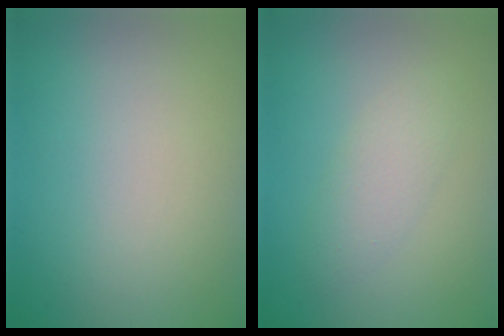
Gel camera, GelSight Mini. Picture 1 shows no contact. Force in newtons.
{"total": 2.3, "press": 2.3, "slide": 0.1}